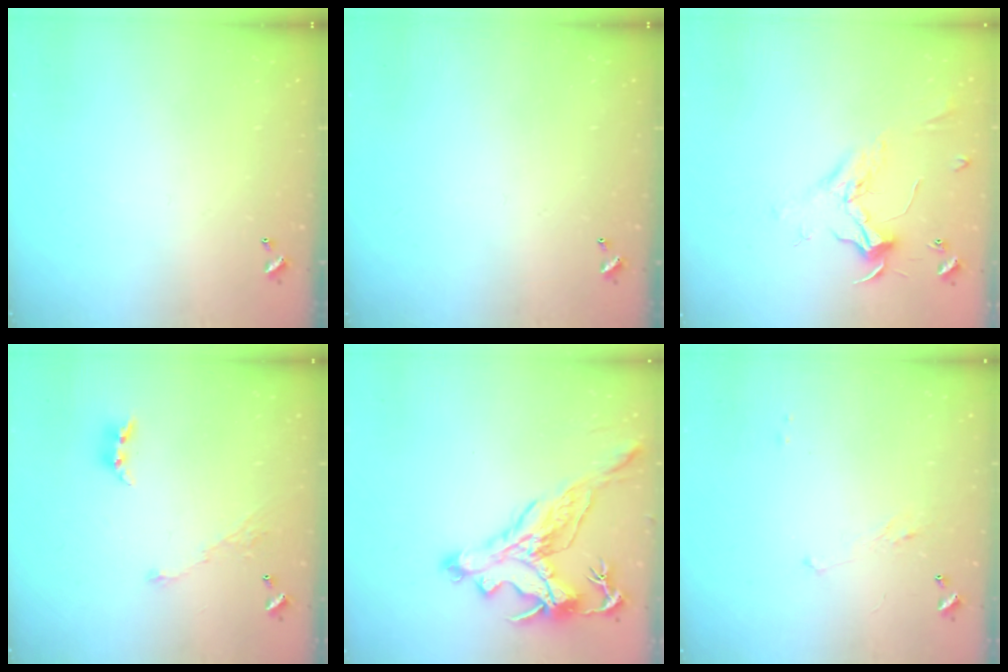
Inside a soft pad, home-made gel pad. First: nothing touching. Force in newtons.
{"total": 0.0}
{"total": 2.5, "press": 2.3, "slide": 0.8}
{"total": 5.4, "press": 5.3, "slide": 0.7}
{"total": 3.9, "press": 3.5, "slide": 1.6}
{"total": 1.4, "press": 1.3, "slide": 0.6}